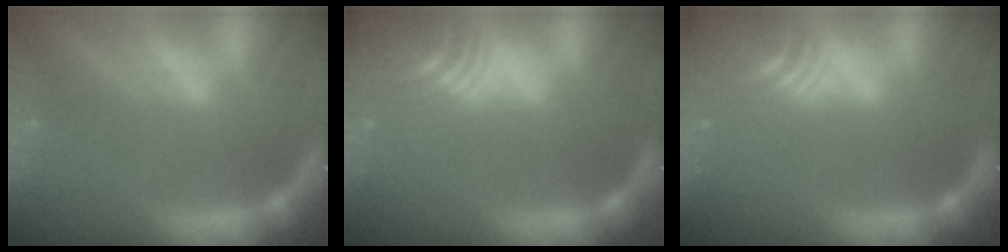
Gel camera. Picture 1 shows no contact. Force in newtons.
{"total": 9.1}
{"total": 7.0}